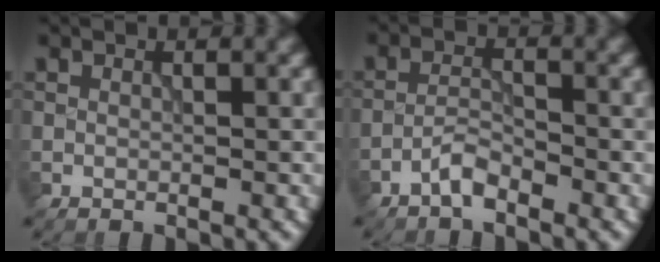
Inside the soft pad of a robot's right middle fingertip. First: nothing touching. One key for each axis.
{"total": 2.0, "fx": -1.6, "fy": 0.5, "fz": 1.0, "tx": -0.022, "ty": 0.007, "tz": -0.036}